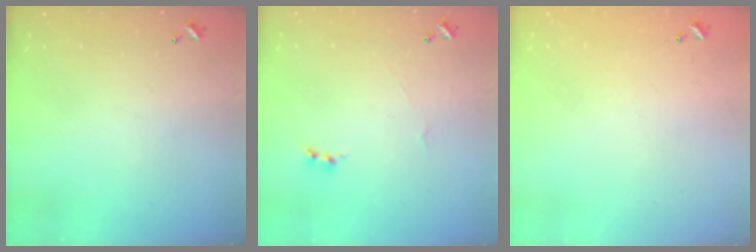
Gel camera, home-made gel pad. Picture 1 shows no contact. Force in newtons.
{"total": 1.7, "press": 1.6, "slide": 0.6}
{"total": 8.0, "press": 8.0, "slide": 0.5}